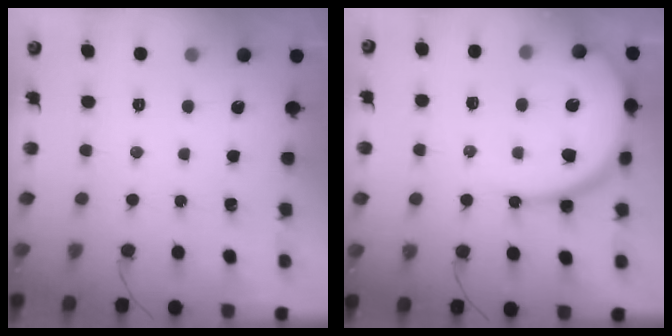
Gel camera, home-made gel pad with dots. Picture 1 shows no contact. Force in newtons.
{"total": 15.4, "press": 15.3, "slide": 1.7}